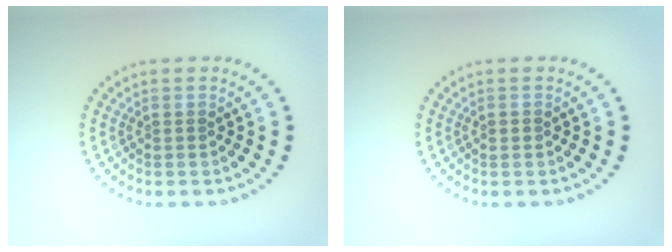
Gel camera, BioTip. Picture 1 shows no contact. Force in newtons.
{"total": 0.8, "press": 0.8, "slide": 0.2}